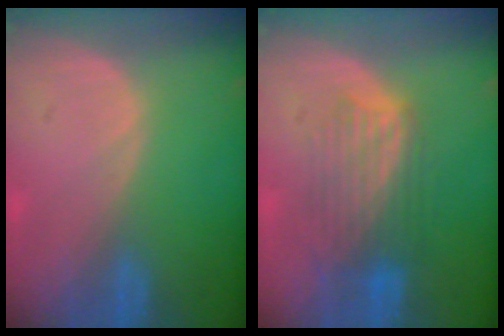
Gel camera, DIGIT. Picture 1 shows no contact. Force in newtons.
{"total": 6.3, "press": 6.3, "slide": 0.5}